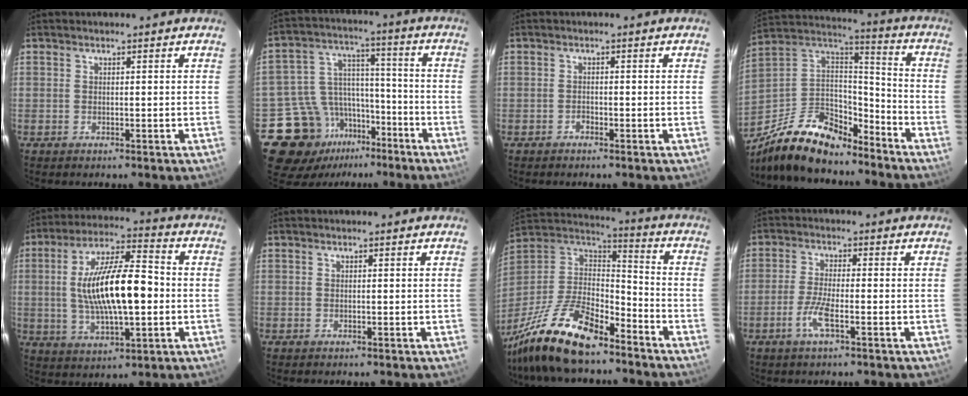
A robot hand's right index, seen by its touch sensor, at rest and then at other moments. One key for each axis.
{"total": 14.6, "fx": -8.9, "fy": 10.7, "fz": 4.4, "tx": -0.114, "ty": 0.048, "tz": -0.129}
{"total": 0.8, "fx": -0.7, "fy": 0.4, "fz": 0.0, "tx": -0.001, "ty": 0.004, "tz": -0.013}
{"total": 21.7, "fx": -16.3, "fy": 9.0, "fz": 11.3, "tx": -0.240, "ty": 0.009, "tz": -0.276}
{"total": 17.1, "fx": -0.5, "fy": 5.6, "fz": 16.1, "tx": -0.295, "ty": 0.012, "tz": -0.005}
{"total": 0.0}
{"total": 21.3, "fx": -15.8, "fy": 7.0, "fz": 12.5, "tx": -0.267, "ty": -0.021, "tz": -0.283}
{"total": 5.0, "fx": -2.4, "fy": 0.7, "fz": 4.3, "tx": -0.096, "ty": -0.005, "tz": -0.051}